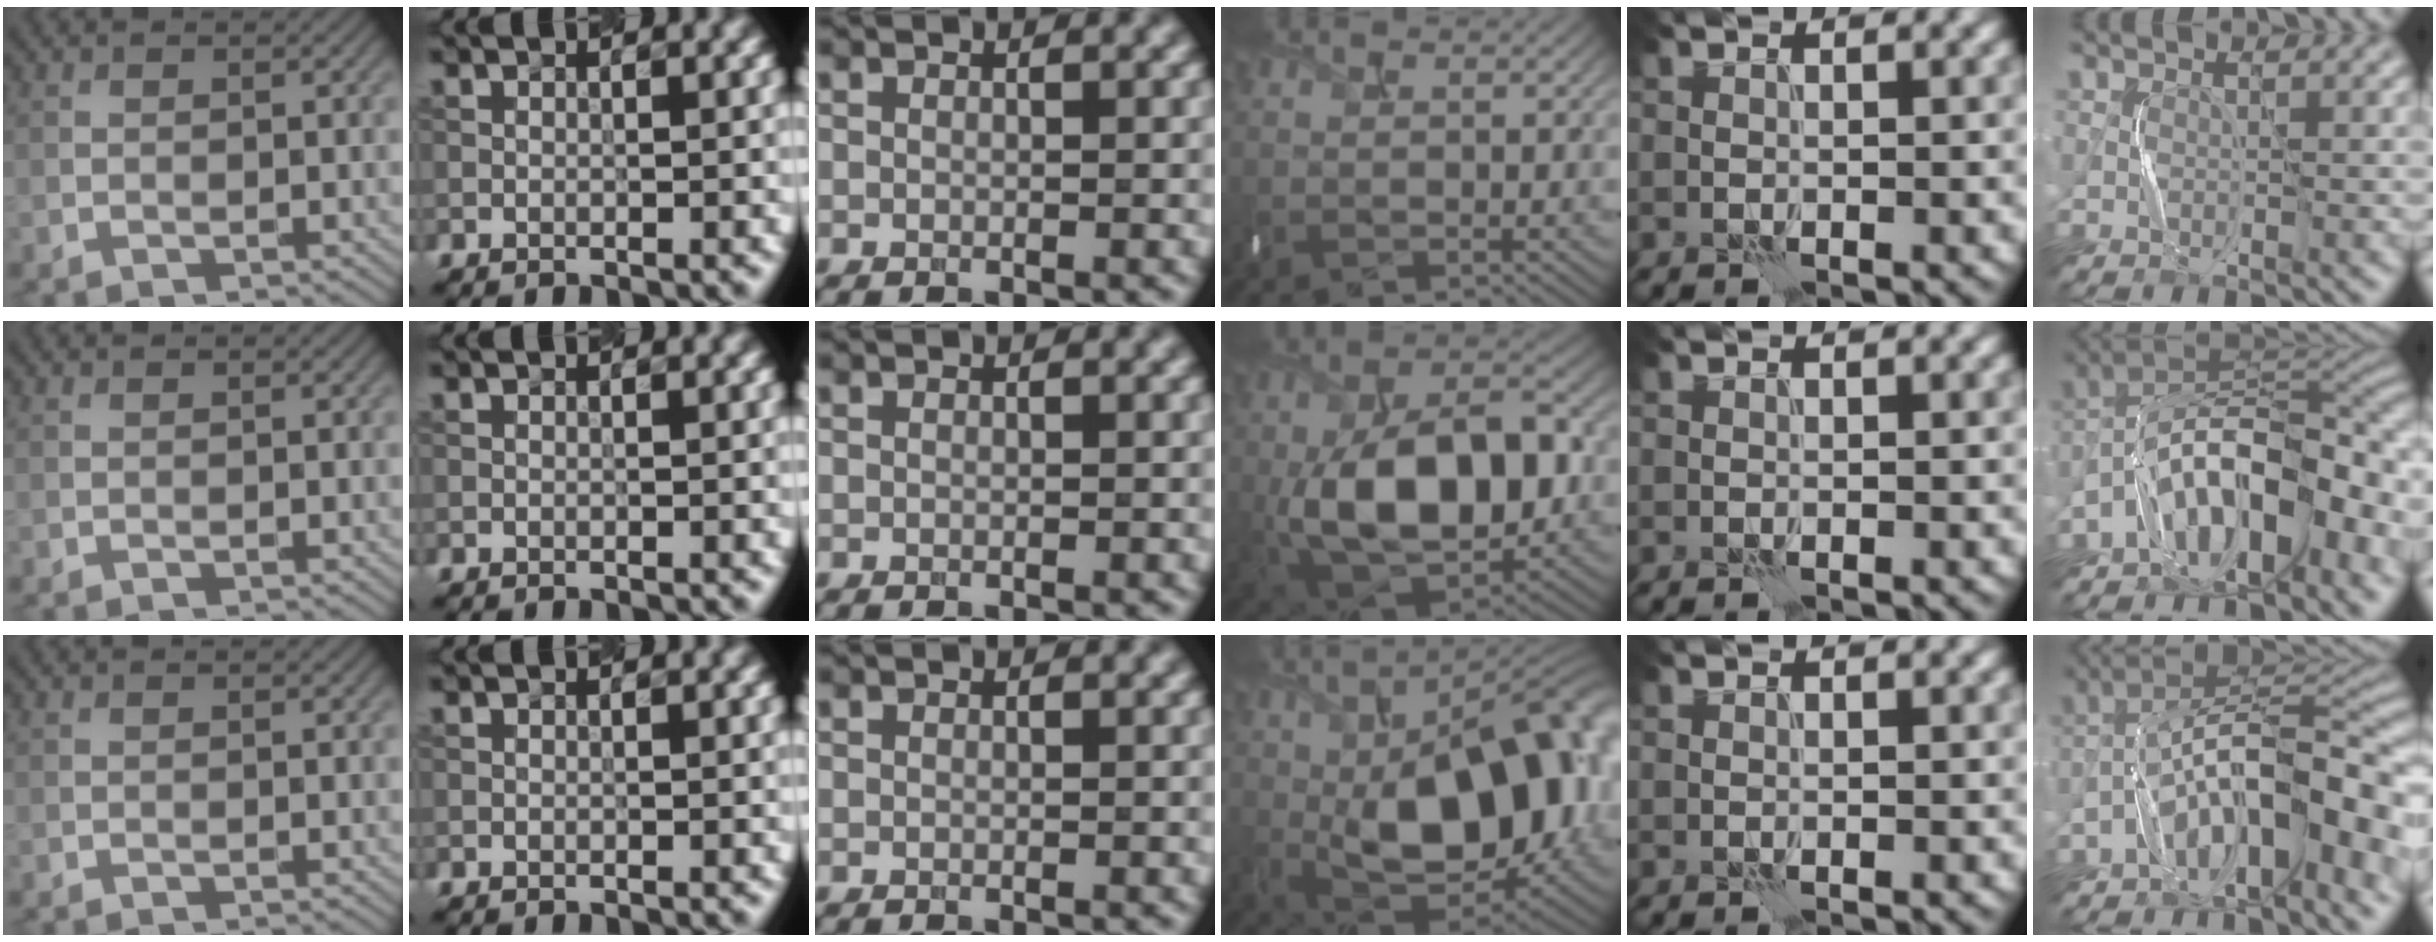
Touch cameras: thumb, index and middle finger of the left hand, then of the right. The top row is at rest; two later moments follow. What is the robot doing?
{"motion": "shake", "object": "handbell"}